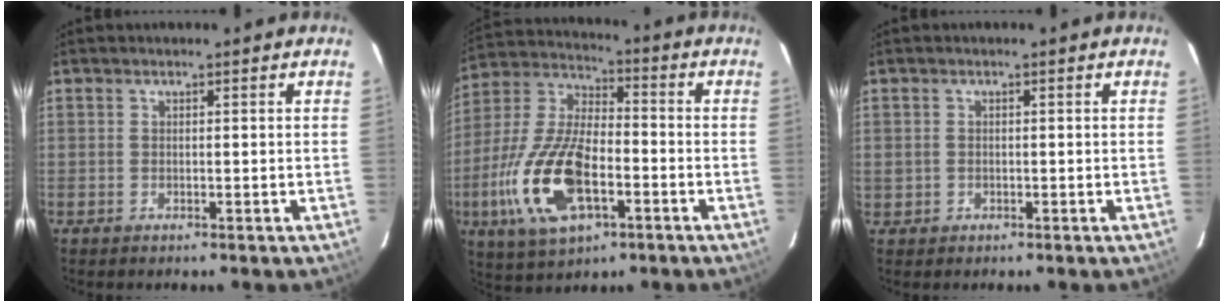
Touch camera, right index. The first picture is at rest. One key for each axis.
{"total": 19.0, "fx": -6.4, "fy": 8.8, "fz": 15.6, "tx": -0.343, "ty": -0.011, "tz": -0.116}
{"total": 1.6, "fx": -0.2, "fy": 1.6, "fz": 0.3, "tx": -0.005, "ty": 0.001, "tz": 0.000}